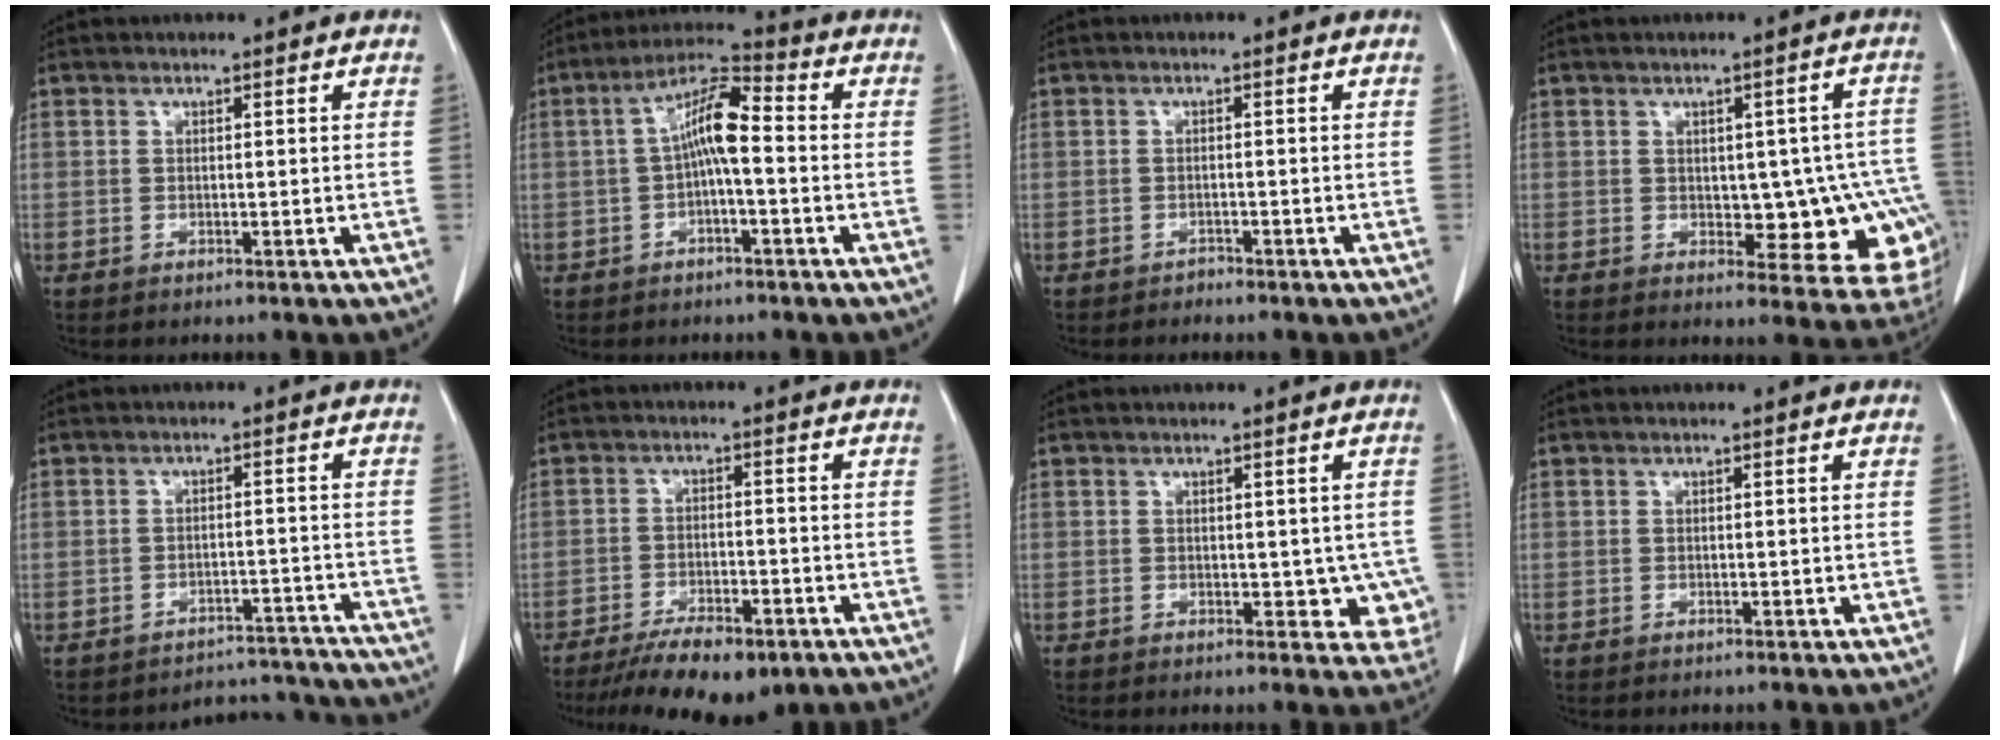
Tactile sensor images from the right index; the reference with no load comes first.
{"total": 7.9, "force": [-0.3, 1.8, 7.7], "torque": [-0.144, 0.028, -0.009]}
{"total": 0.8, "force": [-0.8, 0.3, 0.0], "torque": [0.000, 0.000, -0.016]}
{"total": 11.7, "force": [-2.1, 5.7, 10.0], "torque": [-0.080, 0.022, -0.013]}
{"total": 9.6, "force": [-9.2, 2.4, -1.3], "torque": [0.035, 0.041, -0.102]}
{"total": 11.1, "force": [-8.0, 3.5, 6.9], "torque": [-0.103, -0.013, -0.119]}
{"total": 4.5, "force": [-0.4, 3.1, 3.3], "torque": [-0.012, 0.006, 0.000]}
{"total": 0.0}